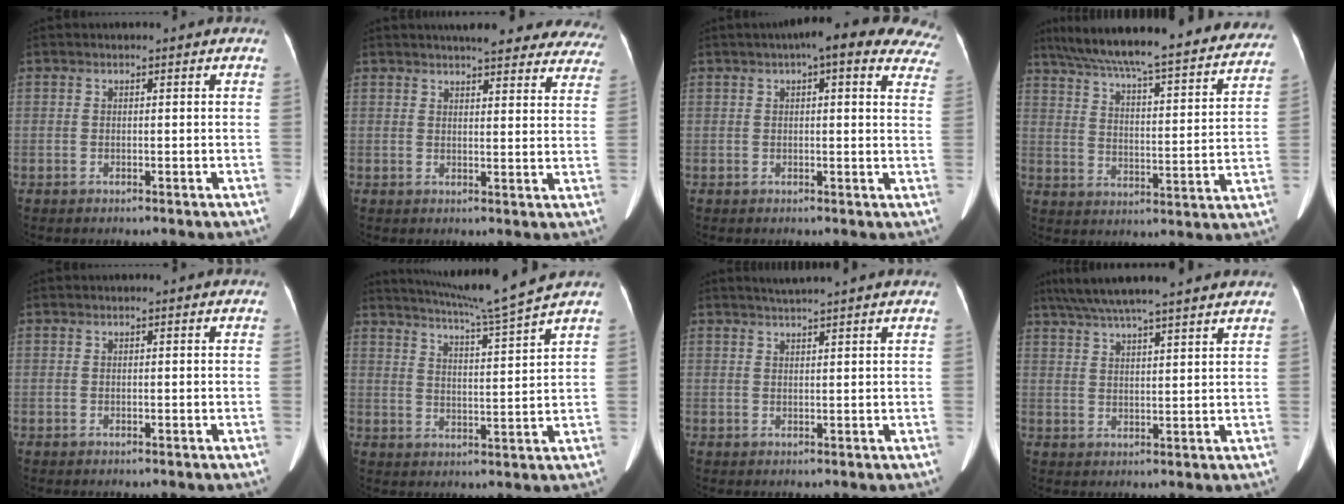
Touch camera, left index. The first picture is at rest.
{"total": 21.6, "force": [19.3, 4.9, 8.4], "torque": [-0.096, -0.018, 0.209]}
{"total": 16.4, "force": [12.5, 4.0, 9.8], "torque": [-0.108, 0.027, 0.126]}
{"total": 33.3, "force": [29.1, 4.7, 15.4], "torque": [-0.252, -0.035, 0.372]}
{"total": 0.0}
{"total": 11.0, "force": [9.8, -2.7, 4.1], "torque": [-0.076, -0.024, 0.154]}
{"total": 3.9, "force": [3.5, -1.0, 1.6], "torque": [-0.023, 0.018, 0.050]}
{"total": 15.7, "force": [13.5, 0.5, 8.1], "torque": [-0.142, 0.043, 0.193]}